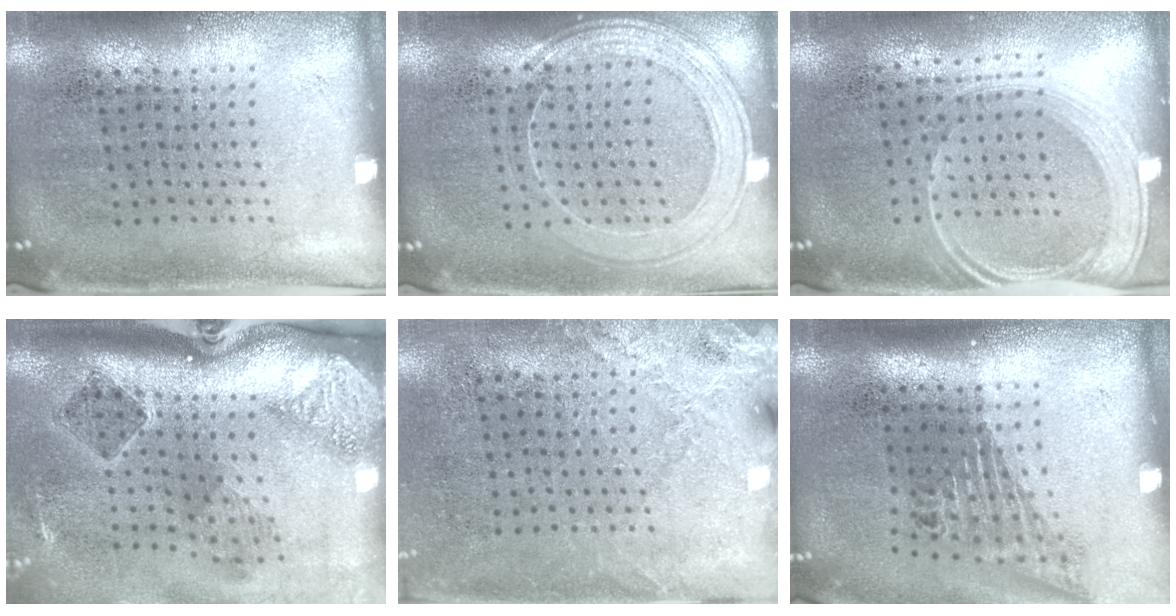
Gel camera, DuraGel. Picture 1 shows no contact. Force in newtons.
{"total": 1.6, "press": 1.5, "slide": 0.6}
{"total": 2.0, "press": 1.7, "slide": 1.1}
{"total": 2.7, "press": 1.8, "slide": 2.1}
{"total": 2.6, "press": 2.3, "slide": 1.1}
{"total": 1.6, "press": 1.2, "slide": 1.1}